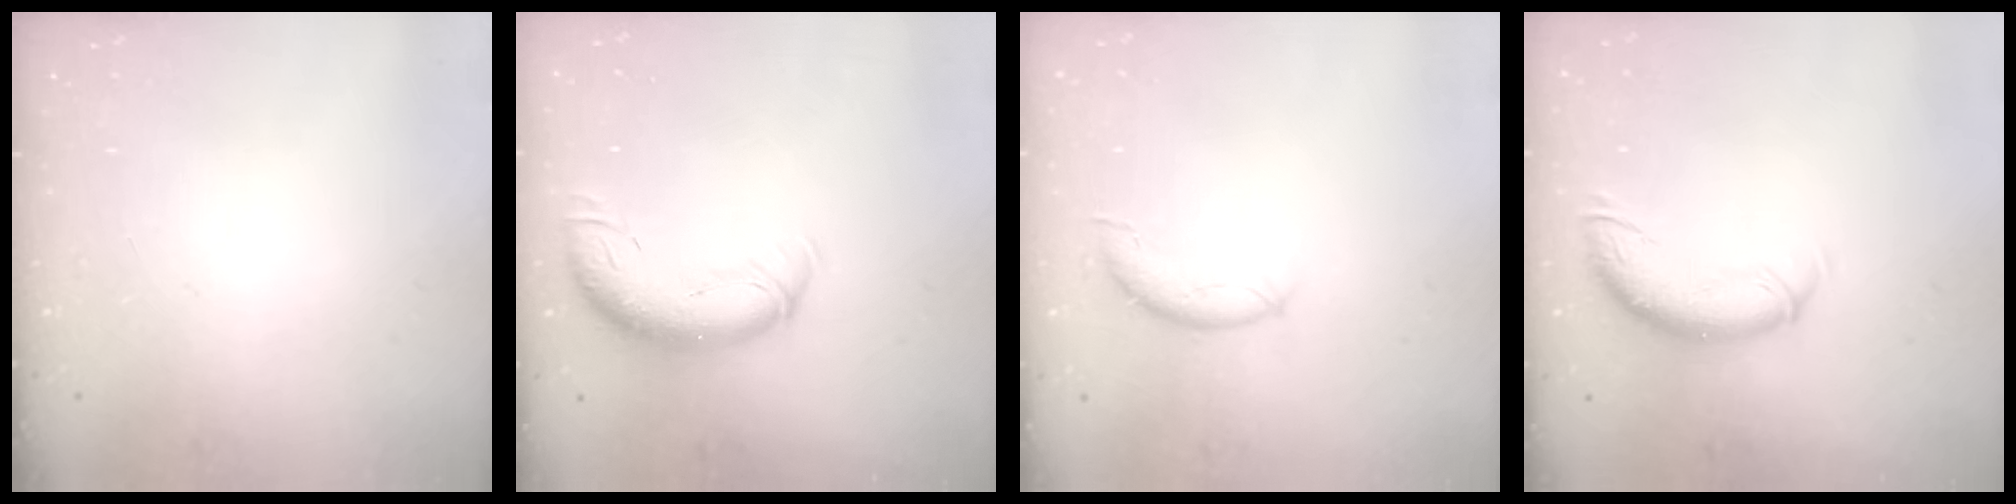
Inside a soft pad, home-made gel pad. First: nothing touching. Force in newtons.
{"total": 11.5, "press": 11.2, "slide": 2.8}
{"total": 7.8, "press": 7.8, "slide": 0.5}
{"total": 10.4, "press": 10.3, "slide": 0.9}